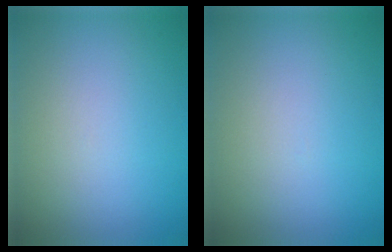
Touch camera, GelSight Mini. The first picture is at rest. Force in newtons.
{"total": 0.0}